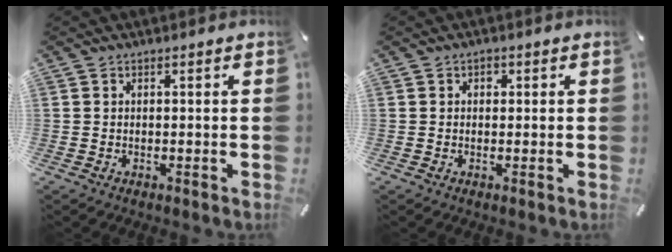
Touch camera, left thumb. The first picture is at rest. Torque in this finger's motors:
{"motor_torque": [0.14, 0.17, 0.06, -0.38, 0.10]}